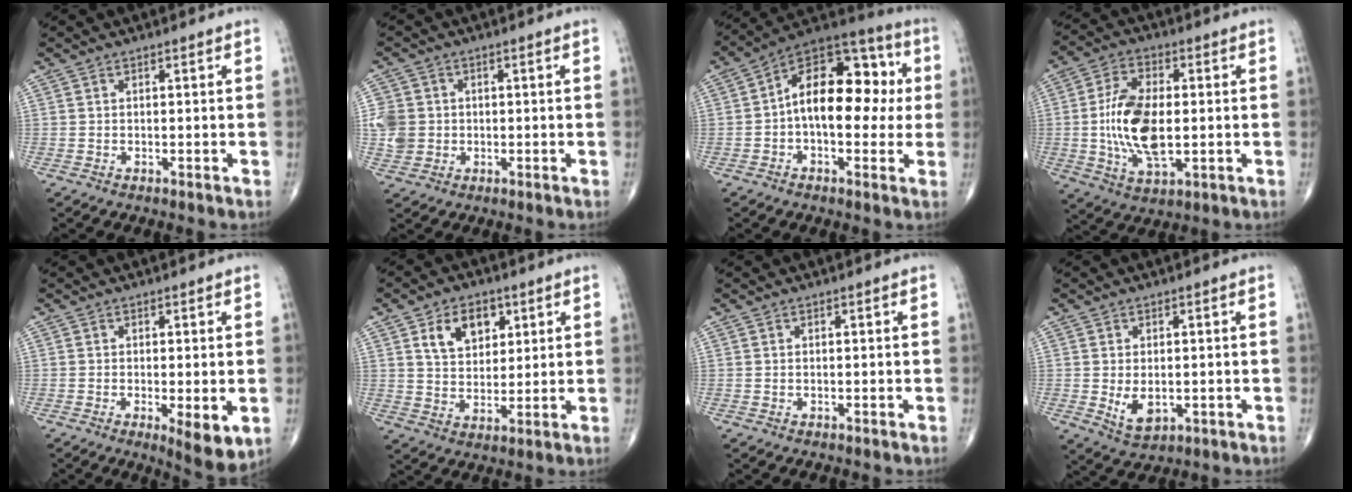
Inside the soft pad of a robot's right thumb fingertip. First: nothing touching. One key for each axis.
{"total": 6.4, "fx": 0.0, "fy": 5.9, "fz": 2.5, "tx": -0.041, "ty": 0.005, "tz": 0.004}
{"total": 18.2, "fx": 0.7, "fy": 10.4, "fz": 15.0, "tx": -0.189, "ty": 0.042, "tz": 0.001}
{"total": 14.1, "fx": -0.6, "fy": 7.1, "fz": 12.1, "tx": -0.230, "ty": -0.002, "tz": -0.010}
{"total": 6.4, "fx": -1.5, "fy": 1.9, "fz": 5.9, "tx": -0.088, "ty": -0.020, "tz": -0.021}
{"total": 9.1, "fx": 3.9, "fy": 6.1, "fz": 5.5, "tx": -0.062, "ty": -0.018, "tz": 0.070}
{"total": 0.0}
{"total": 5.1, "fx": -0.5, "fy": 3.1, "fz": 3.9, "tx": -0.061, "ty": -0.012, "tz": 0.003}